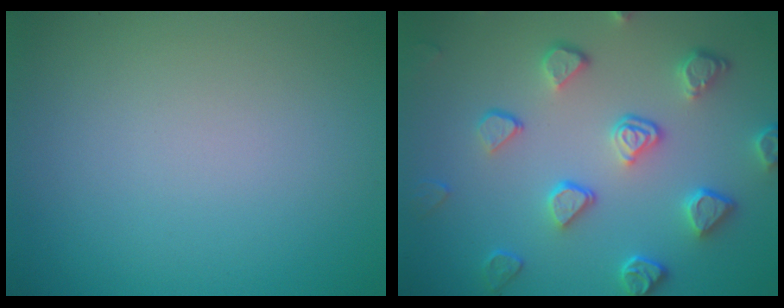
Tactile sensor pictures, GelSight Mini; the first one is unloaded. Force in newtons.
{"total": 4.6, "press": 3.9, "slide": 2.4}